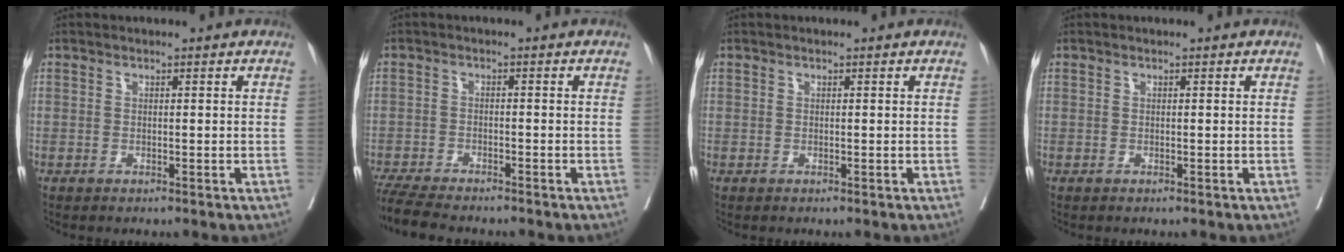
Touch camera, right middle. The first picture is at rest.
{"total": 8.2, "force": [-7.4, 1.0, 3.5], "torque": [-0.055, -0.019, -0.124]}
{"total": 0.0}
{"total": 0.0}